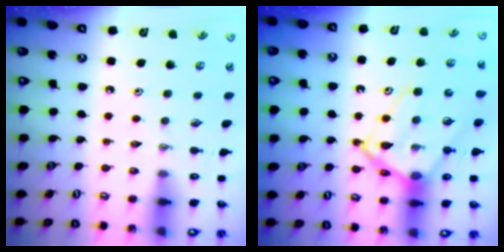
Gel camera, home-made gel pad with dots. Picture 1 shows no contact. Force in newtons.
{"total": 18.1, "press": 18.0, "slide": 1.6}